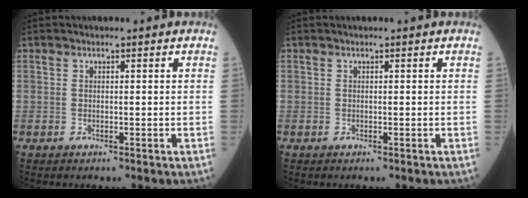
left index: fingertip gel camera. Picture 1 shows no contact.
{"total": 0.0}